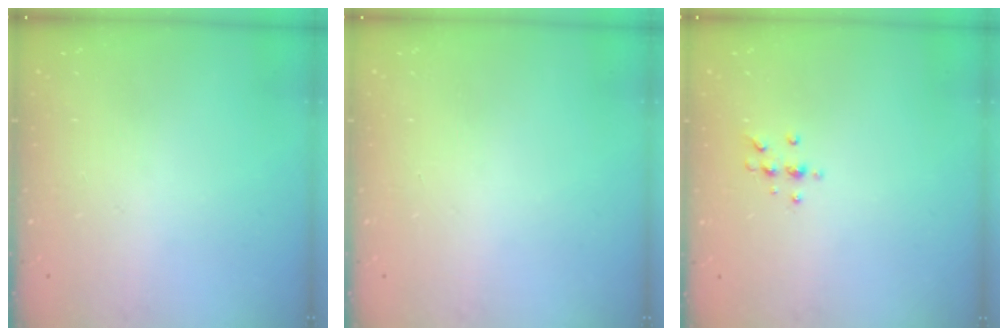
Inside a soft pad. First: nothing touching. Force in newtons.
{"total": 0.0}
{"total": 5.7, "press": 5.5, "slide": 1.6}